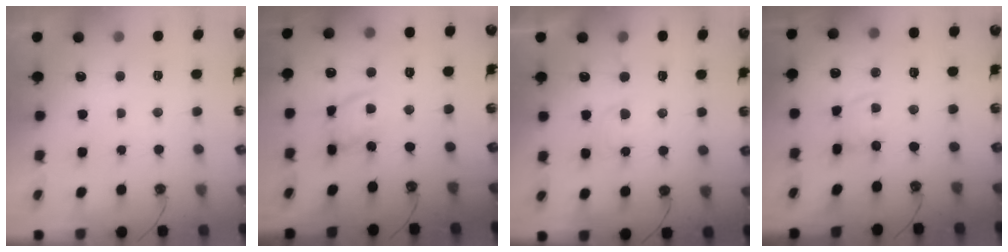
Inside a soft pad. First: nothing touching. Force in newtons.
{"total": 12.7, "press": 12.6, "slide": 1.0}
{"total": 3.4, "press": 3.4, "slide": 0.5}
{"total": 2.1, "press": 2.1, "slide": 0.3}